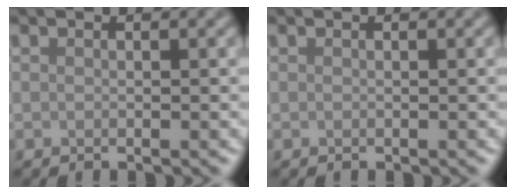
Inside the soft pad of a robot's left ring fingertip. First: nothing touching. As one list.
[{"total": 0.0}]